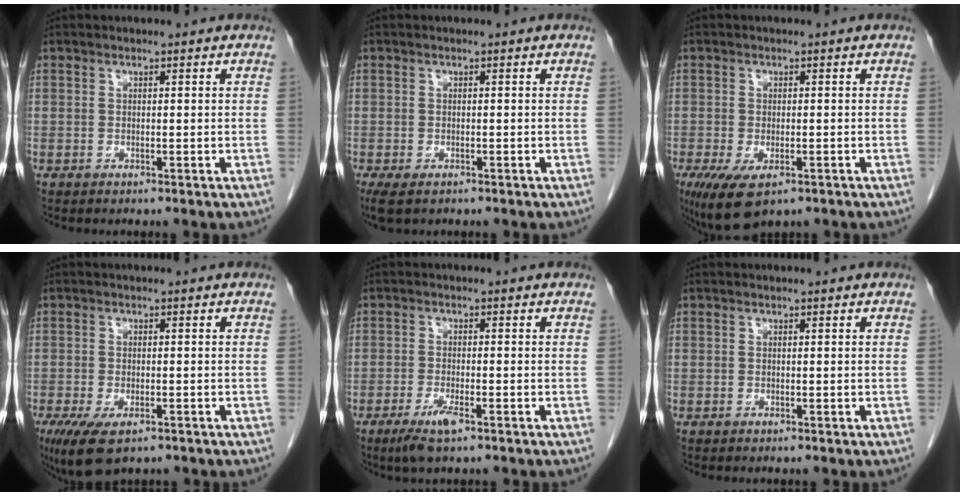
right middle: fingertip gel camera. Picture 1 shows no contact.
{"total": 3.8, "force": [-2.5, 1.8, 2.2], "torque": [-0.041, -0.010, -0.038]}
{"total": 7.0, "force": [-3.9, 2.9, 5.0], "torque": [-0.084, -0.016, -0.058]}
{"total": 7.0, "force": [-4.3, 2.9, 4.8], "torque": [-0.083, -0.015, -0.069]}
{"total": 3.8, "force": [-2.3, 0.5, 3.0], "torque": [-0.065, -0.009, -0.043]}
{"total": 0.0}